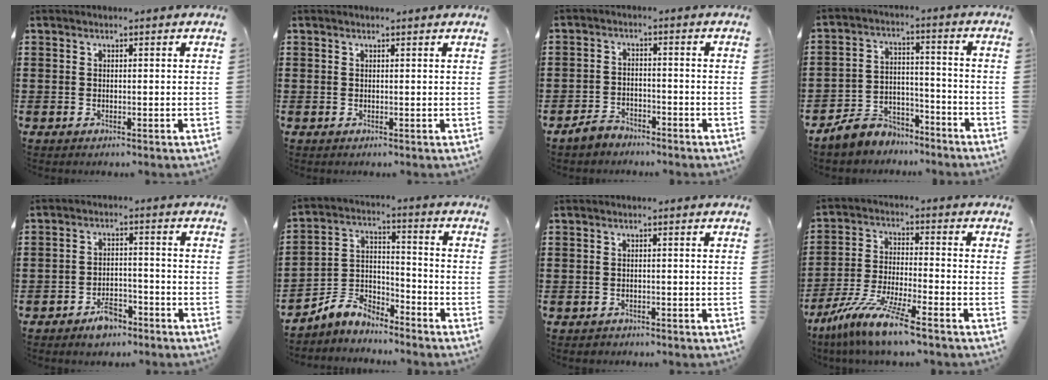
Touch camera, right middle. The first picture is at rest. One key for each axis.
{"total": 0.0}
{"total": 3.1, "fx": -2.8, "fy": 1.2, "fz": 0.3, "tx": -0.020, "ty": 0.002, "tz": -0.062}
{"total": 6.5, "fx": -6.0, "fy": 2.6, "fz": 0.0, "tx": -0.022, "ty": 0.014, "tz": -0.124}
{"total": 4.1, "fx": -3.5, "fy": 1.8, "fz": 1.3, "tx": -0.022, "ty": 0.009, "tz": -0.065}
{"total": 6.0, "fx": -5.5, "fy": 2.2, "fz": 1.1, "tx": -0.040, "ty": -0.001, "tz": -0.116}
{"total": 0.6, "fx": -0.6, "fy": 0.2, "fz": 0.0, "tx": -0.001, "ty": 0.001, "tz": -0.013}
{"total": 9.6, "fx": -8.0, "fy": 0.0, "fz": 5.4, "tx": -0.120, "ty": -0.011, "tz": -0.159}